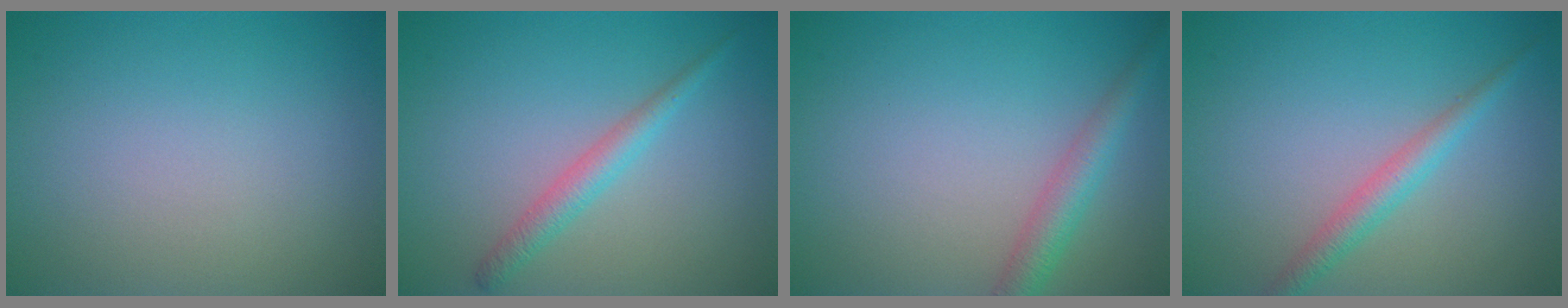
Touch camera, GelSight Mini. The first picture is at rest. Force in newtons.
{"total": 2.1, "press": 2.1, "slide": 0.1}
{"total": 2.9, "press": 2.9, "slide": 0.0}
{"total": 2.4, "press": 2.4, "slide": 0.1}